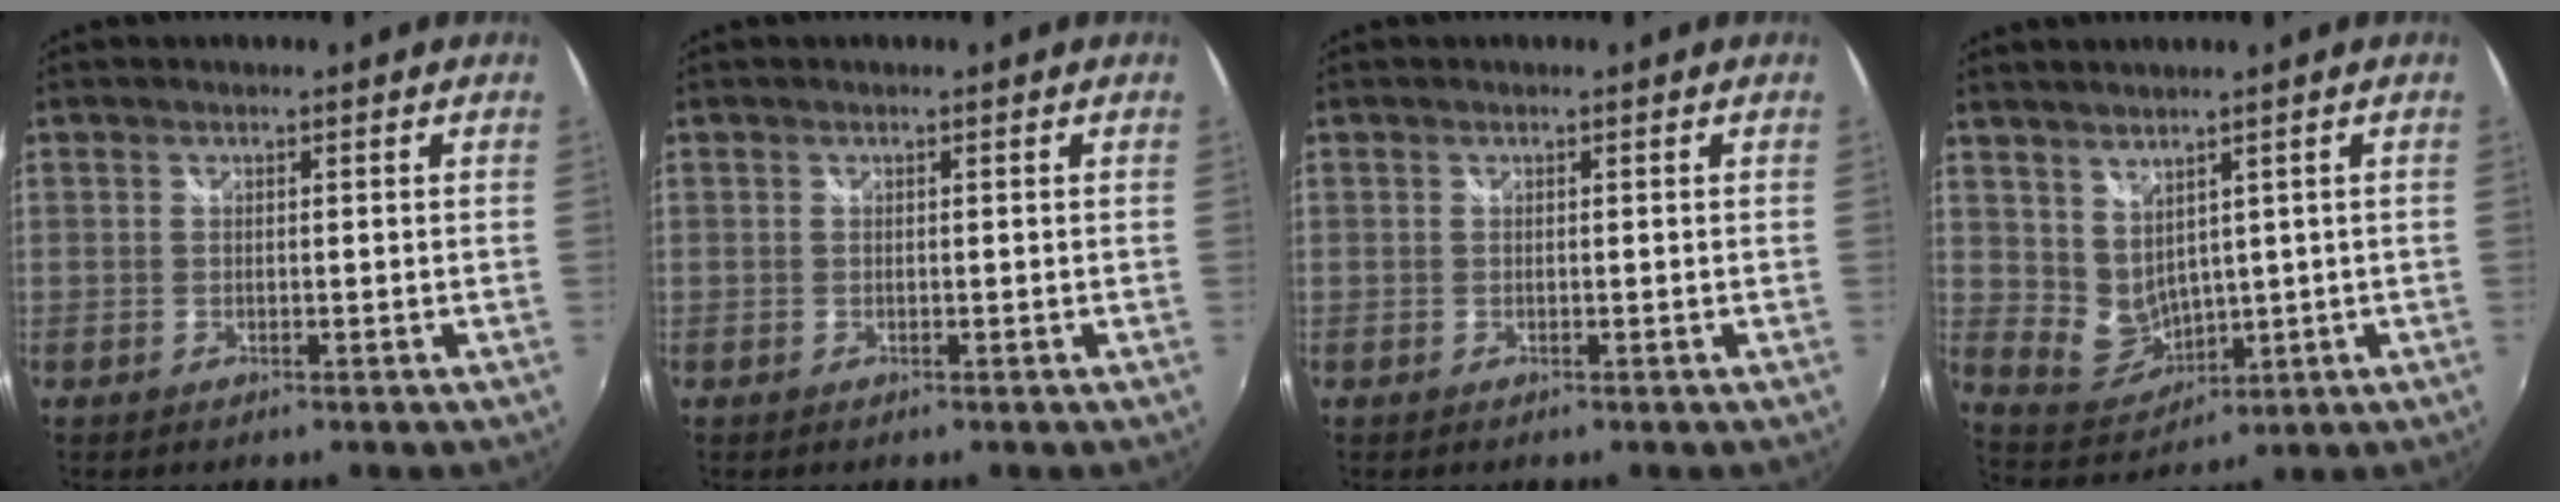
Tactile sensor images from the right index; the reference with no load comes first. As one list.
[{"total": 0.0}, {"total": 0.0}, {"total": 7.1, "force": [3.8, 4.7, 3.7], "torque": [-0.071, -0.007, 0.095]}]